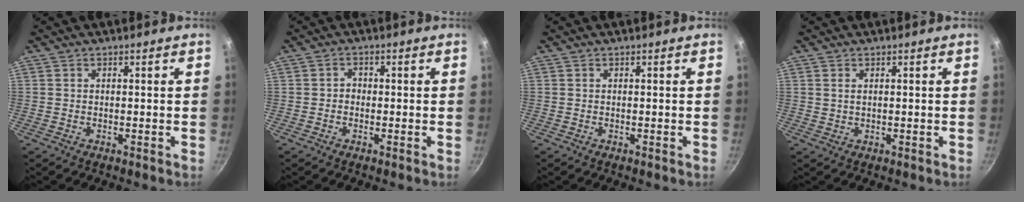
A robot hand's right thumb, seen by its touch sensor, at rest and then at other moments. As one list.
[{"total": 1.7, "force": [-0.3, 1.5, 0.8], "torque": [-0.010, 0.007, -0.009]}, {"total": 0.0}, {"total": 1.3, "force": [0.5, 0.8, 0.8], "torque": [-0.015, 0.001, 0.009]}]